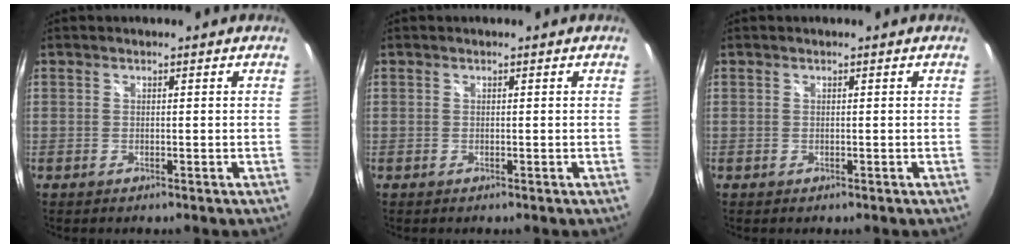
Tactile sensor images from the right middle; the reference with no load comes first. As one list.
[{"total": 0.0}, {"total": 0.0}]